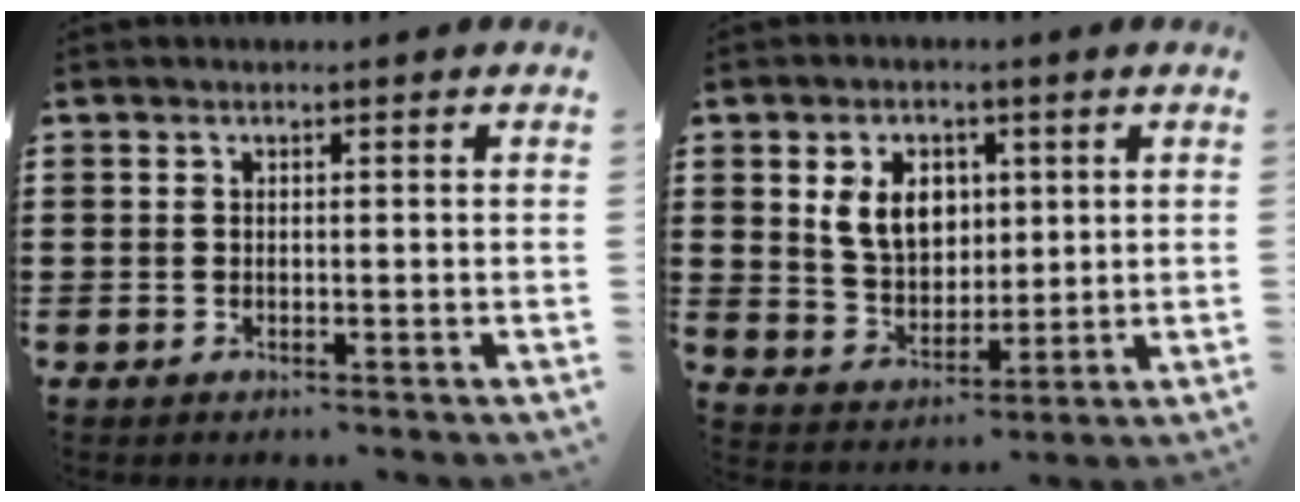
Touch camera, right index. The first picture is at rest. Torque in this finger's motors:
{"motor_torque": [0.82, -0.20, 0.44, 0.17]}